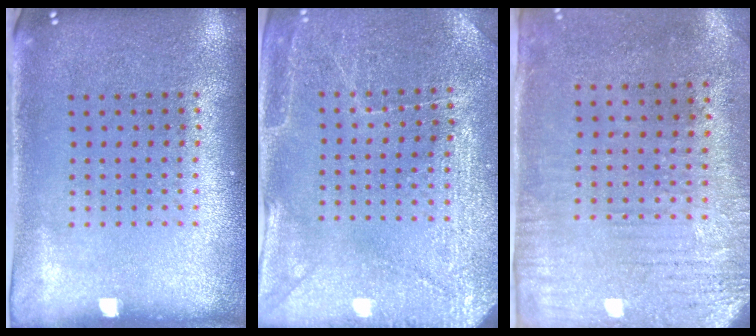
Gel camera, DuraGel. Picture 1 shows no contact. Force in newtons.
{"total": 2.9, "press": 2.9, "slide": 0.2}
{"total": 3.1, "press": 2.4, "slide": 1.9}